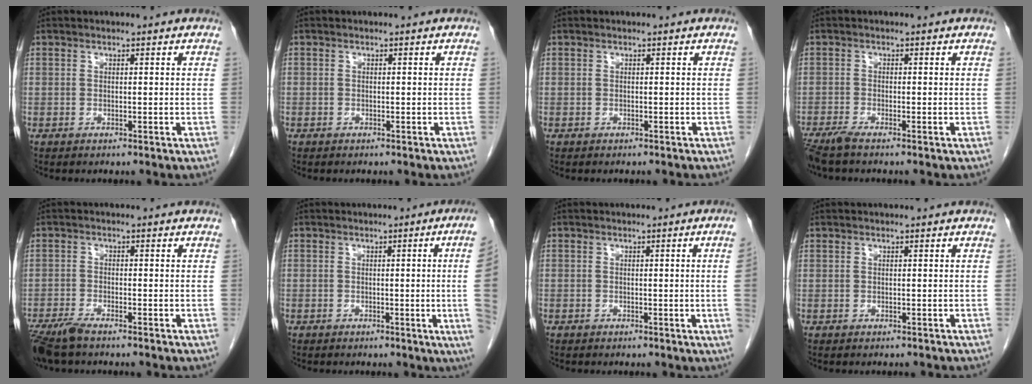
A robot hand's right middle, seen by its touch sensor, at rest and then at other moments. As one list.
[{"total": 0.0}, {"total": 1.5, "force": [-1.4, 0.2, 0.5], "torque": [-0.010, -0.002, -0.017]}, {"total": 3.1, "force": [-2.5, 0.0, 1.8], "torque": [-0.039, -0.008, -0.052]}, {"total": 5.0, "force": [-4.1, 0.8, 2.8], "torque": [-0.057, -0.014, -0.077]}, {"total": 7.9, "force": [-0.6, -2.4, 7.5], "torque": [-0.067, -0.011, -0.010]}, {"total": 2.6, "force": [-0.4, -0.9, 2.4], "torque": [-0.028, -0.002, -0.006]}, {"total": 1.7, "force": [-1.6, 0.3, 0.6], "torque": [-0.012, -0.002, -0.019]}]